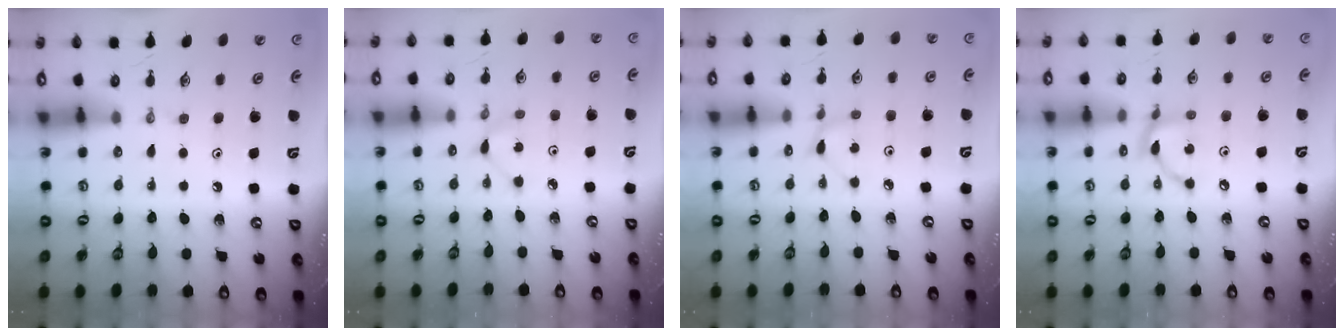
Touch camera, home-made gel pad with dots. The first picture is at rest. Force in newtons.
{"total": 1.2, "press": 1.2, "slide": 0.2}
{"total": 1.3, "press": 1.3, "slide": 0.2}
{"total": 6.7, "press": 6.7, "slide": 0.1}